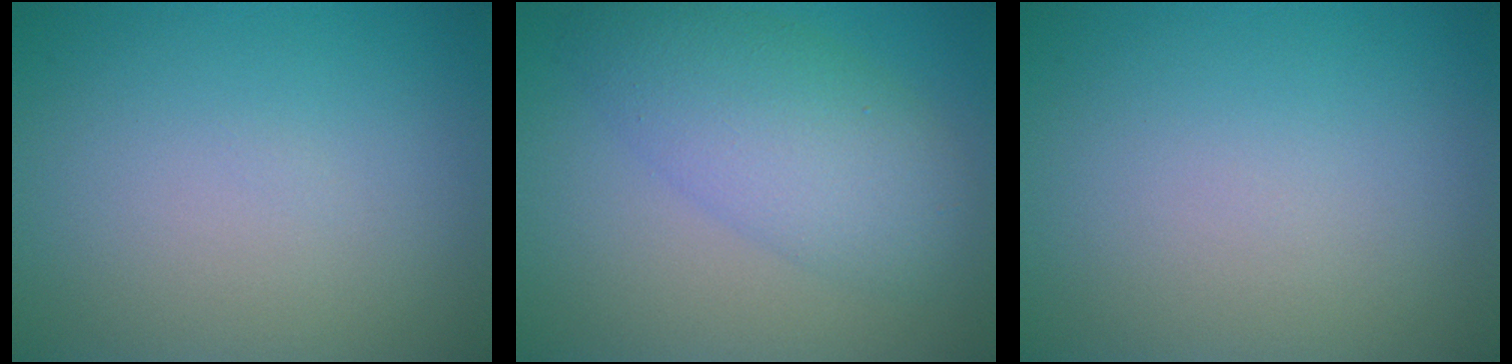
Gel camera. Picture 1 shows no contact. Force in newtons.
{"total": 6.0, "press": 6.0, "slide": 0.2}
{"total": 0.0}